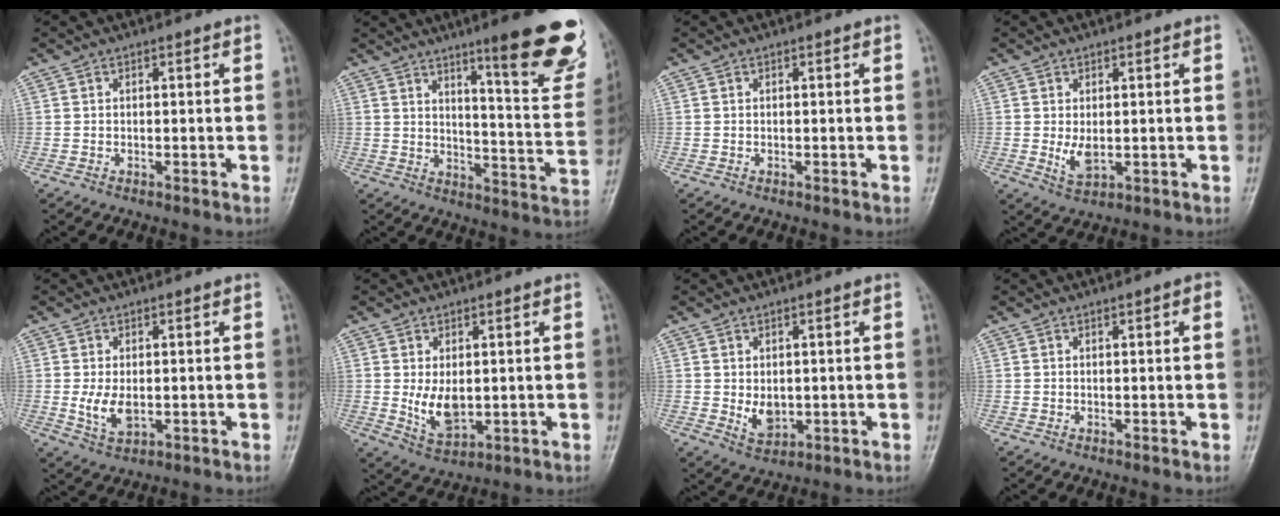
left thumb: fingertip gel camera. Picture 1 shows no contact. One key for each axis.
{"total": 20.4, "fx": 12.6, "fy": 3.3, "fz": 15.7, "tx": -0.166, "ty": -0.078, "tz": 0.174}
{"total": 0.0}
{"total": 3.8, "fx": 0.3, "fy": 2.1, "fz": 3.2, "tx": -0.052, "ty": -0.012, "tz": 0.015}
{"total": 4.9, "fx": -0.1, "fy": 2.9, "fz": 4.0, "tx": -0.073, "ty": -0.012, "tz": 0.006}
{"total": 6.3, "fx": 0.5, "fy": 3.8, "fz": 5.0, "tx": -0.077, "ty": -0.018, "tz": 0.024}
{"total": 4.2, "fx": 0.2, "fy": 3.0, "fz": 3.0, "tx": -0.036, "ty": -0.010, "tz": 0.016}
{"total": 1.4, "fx": 0.6, "fy": 0.3, "fz": 1.3, "tx": -0.019, "ty": 0.001, "tz": 0.006}